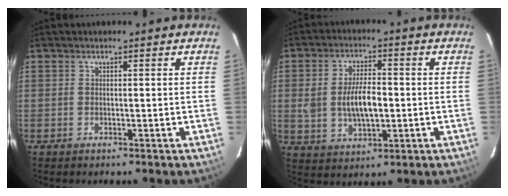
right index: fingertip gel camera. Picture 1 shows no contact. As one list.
[{"total": 9.2, "force": [-0.6, 4.5, 8.0], "torque": [-0.158, 0.003, -0.003]}]